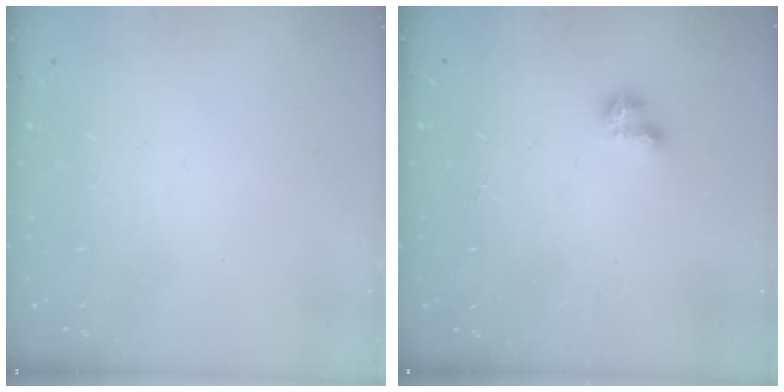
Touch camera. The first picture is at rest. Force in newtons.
{"total": 1.0, "press": 1.0, "slide": 0.1}